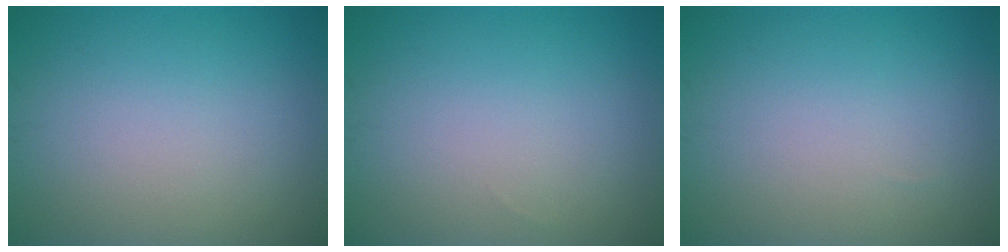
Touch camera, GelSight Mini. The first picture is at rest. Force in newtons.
{"total": 0.0}
{"total": 0.0}